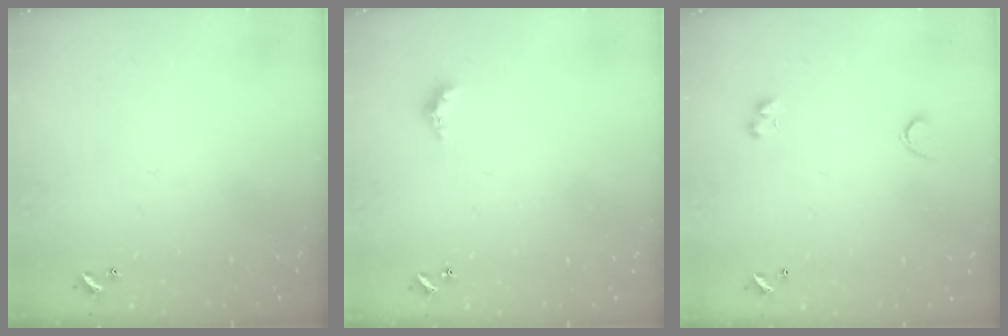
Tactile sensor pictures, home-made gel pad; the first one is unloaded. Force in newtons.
{"total": 2.4, "press": 2.3, "slide": 0.5}
{"total": 2.8, "press": 2.6, "slide": 1.2}